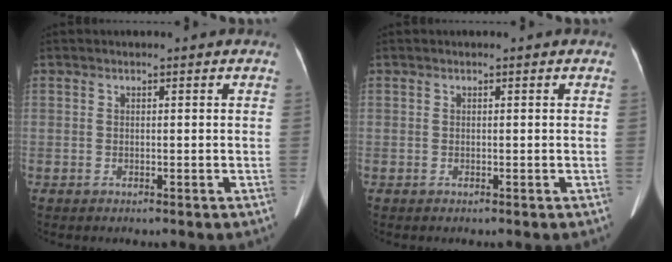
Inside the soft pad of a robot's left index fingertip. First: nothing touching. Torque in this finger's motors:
{"motor_torque": [0.02, -0.01, 0.06, 0.00]}